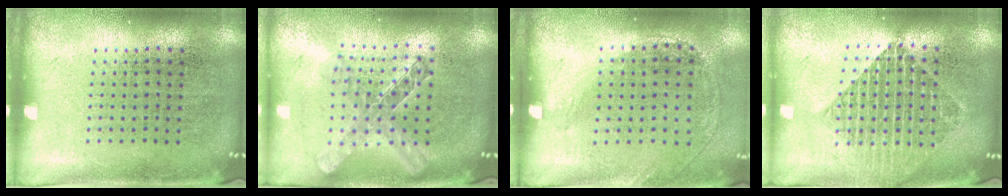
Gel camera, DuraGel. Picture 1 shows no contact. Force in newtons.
{"total": 1.8, "press": 1.5, "slide": 1.0}
{"total": 1.3, "press": 0.9, "slide": 0.9}
{"total": 1.9, "press": 1.6, "slide": 1.0}